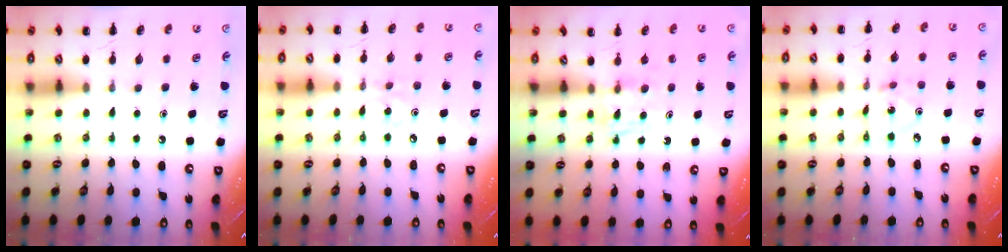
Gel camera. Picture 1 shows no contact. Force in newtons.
{"total": 2.6, "press": 2.5, "slide": 0.8}
{"total": 3.6, "press": 3.3, "slide": 1.3}
{"total": 2.2, "press": 2.2, "slide": 0.4}